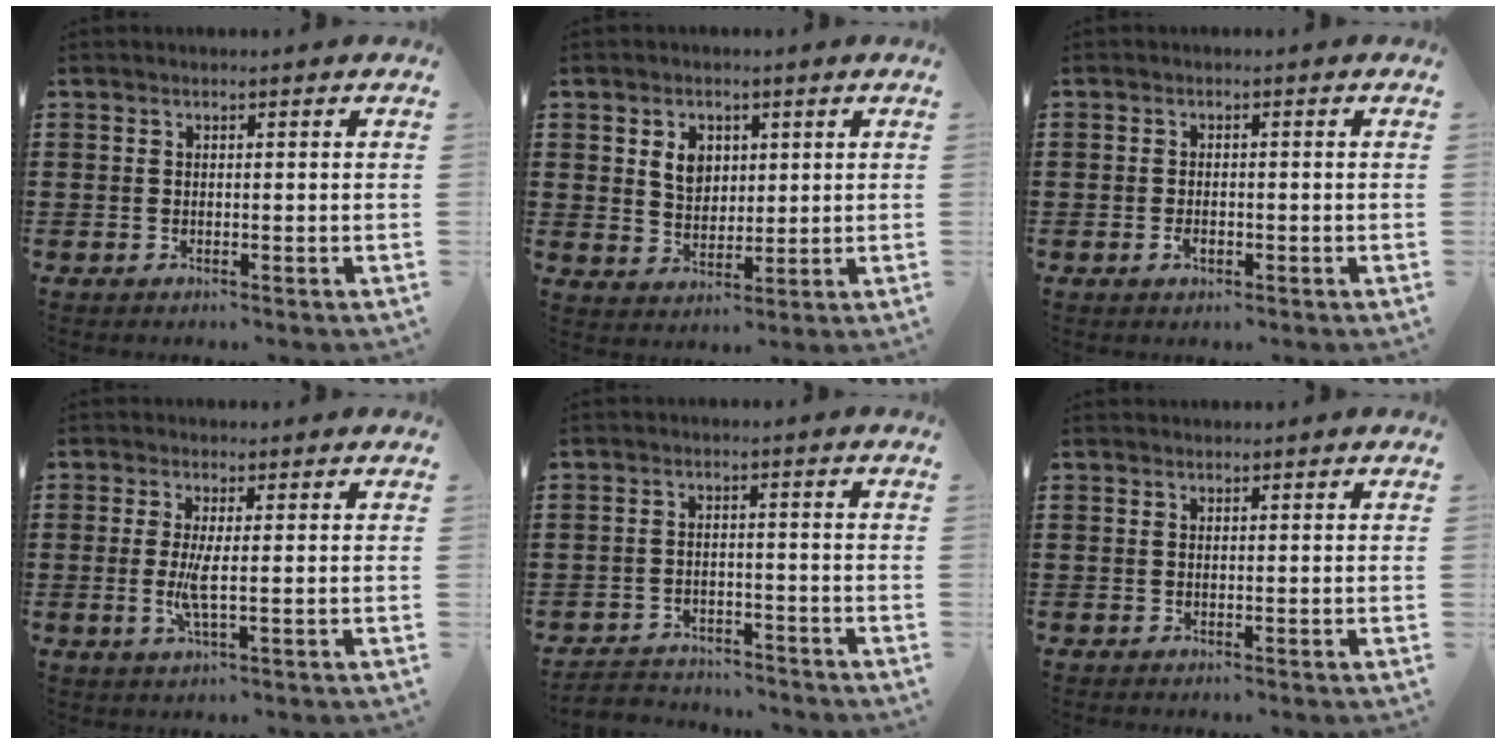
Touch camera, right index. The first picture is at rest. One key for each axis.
{"total": 4.6, "fx": 1.4, "fy": 3.6, "fz": 2.5, "tx": -0.054, "ty": 0.010, "tz": 0.022}
{"total": 1.5, "fx": -0.6, "fy": 0.7, "fz": 1.2, "tx": -0.025, "ty": -0.003, "tz": -0.011}
{"total": 3.7, "fx": -0.2, "fy": 0.3, "fz": 3.7, "tx": -0.081, "ty": -0.012, "tz": -0.009}
{"total": 3.0, "fx": -3.0, "fy": 0.4, "fz": -0.3, "tx": -0.004, "ty": -0.001, "tz": -0.065}
{"total": 0.0}